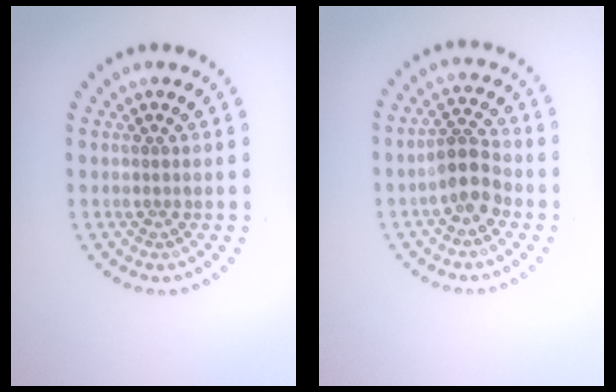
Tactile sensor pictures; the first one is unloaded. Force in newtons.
{"total": 3.5, "press": 3.3, "slide": 1.3}